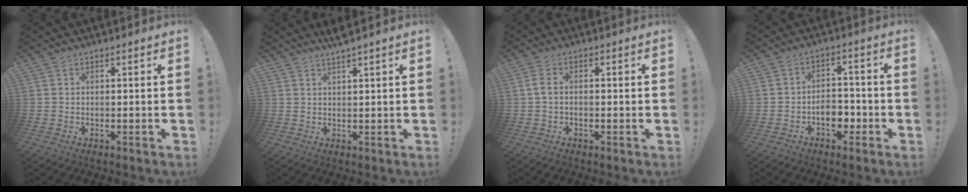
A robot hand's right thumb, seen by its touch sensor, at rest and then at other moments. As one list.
[{"total": 2.9, "force": [2.3, -0.6, 1.8], "torque": [-0.045, -0.005, 0.040]}, {"total": 2.1, "force": [-0.5, 0.8, 1.9], "torque": [-0.035, 0.009, -0.009]}, {"total": 6.9, "force": [-2.5, 5.0, 4.0], "torque": [-0.062, 0.013, -0.043]}]